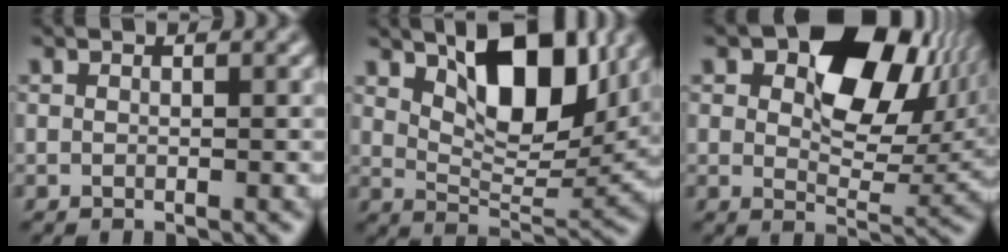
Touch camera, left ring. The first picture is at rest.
{"total": 8.9, "force": [4.0, 3.9, 6.9], "torque": [-0.108, 0.003, 0.068]}
{"total": 11.4, "force": [4.6, 6.4, 8.2], "torque": [-0.113, 0.005, 0.075]}